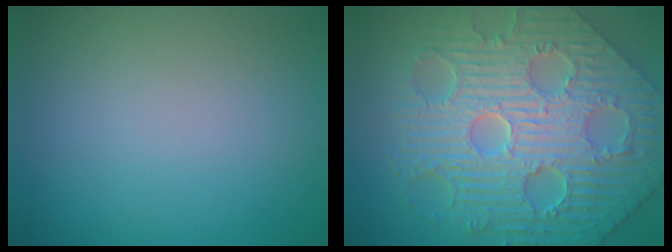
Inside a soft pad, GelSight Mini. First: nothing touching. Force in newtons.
{"total": 9.6, "press": 7.6, "slide": 5.8}